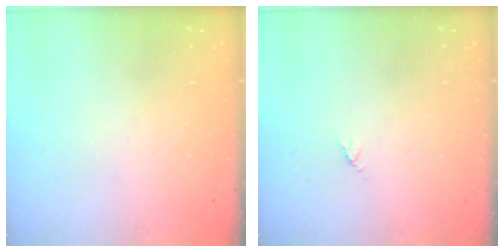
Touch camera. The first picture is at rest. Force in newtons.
{"total": 2.9, "press": 2.9, "slide": 0.3}